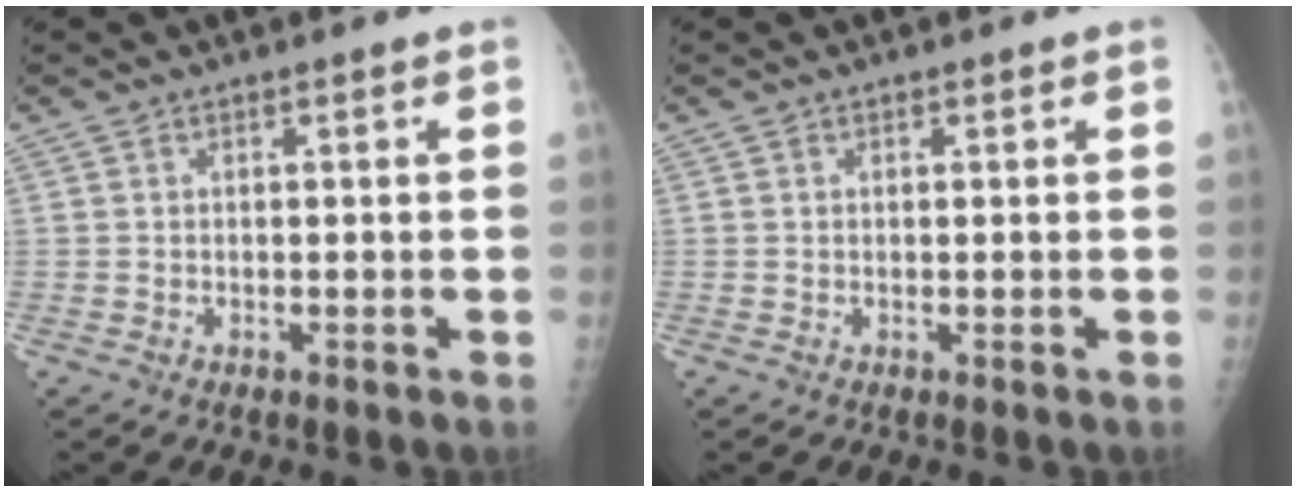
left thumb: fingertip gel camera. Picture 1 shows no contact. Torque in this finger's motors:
{"motor_torque": [-0.06, -0.11, 0.13, 0.06, 0.00]}